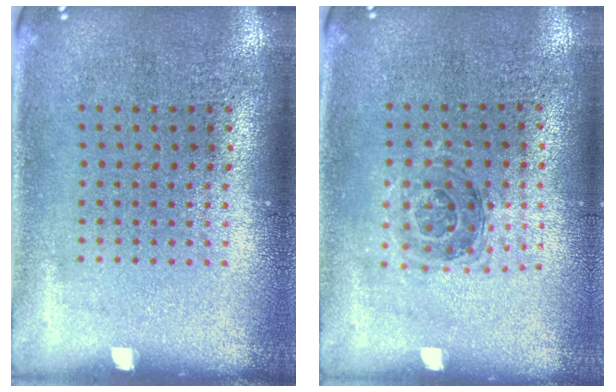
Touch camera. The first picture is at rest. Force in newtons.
{"total": 1.1, "press": 1.0, "slide": 0.3}